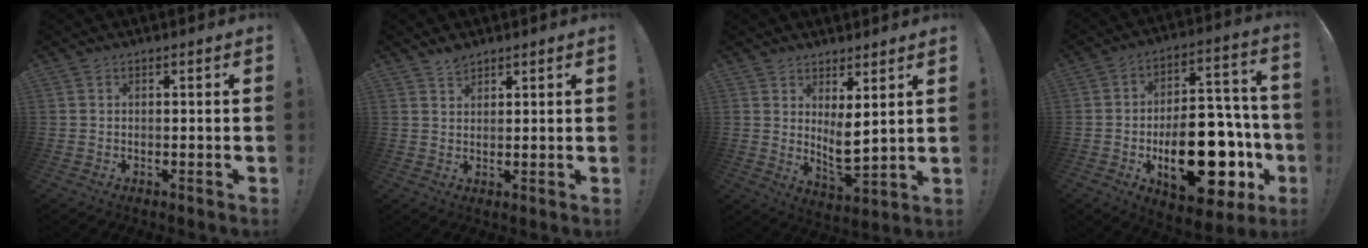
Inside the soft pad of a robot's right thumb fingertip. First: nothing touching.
{"total": 2.6, "force": [2.3, 1.0, 0.7], "torque": [-0.004, -0.015, 0.042]}
{"total": 7.0, "force": [3.3, 2.3, 5.7], "torque": [-0.080, -0.036, 0.066]}
{"total": 26.6, "force": [-8.0, 14.0, 21.2], "torque": [-0.316, 0.054, -0.101]}